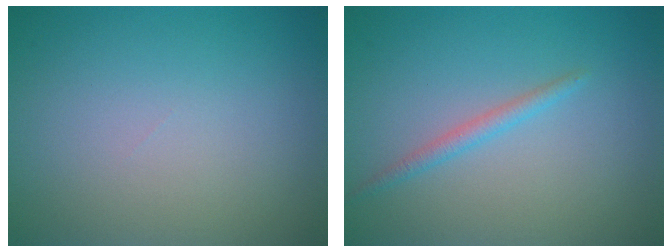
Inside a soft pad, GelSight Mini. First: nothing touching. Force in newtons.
{"total": 1.4, "press": 1.4, "slide": 0.1}